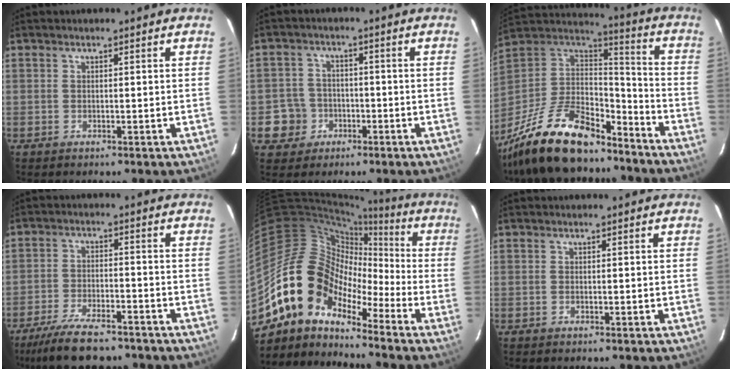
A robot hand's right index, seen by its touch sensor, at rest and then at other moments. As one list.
[{"total": 6.1, "force": [-2.1, 5.7, 0.5], "torque": [-0.022, 0.023, -0.032]}, {"total": 26.7, "force": [-19.5, 10.5, 14.9], "torque": [-0.314, -0.018, -0.322]}, {"total": 13.1, "force": [-10.6, 3.9, 6.5], "torque": [-0.147, -0.017, -0.176]}, {"total": 13.5, "force": [-9.1, 8.5, 5.3], "torque": [-0.098, 0.029, -0.192]}, {"total": 0.0}]